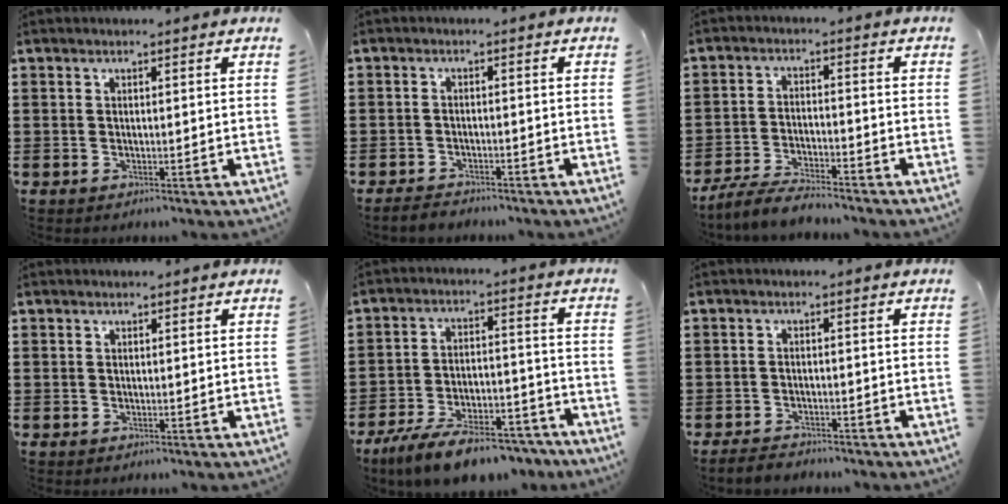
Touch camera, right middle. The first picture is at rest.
{"total": 2.2, "force": [-2.1, 0.8, -0.1], "torque": [-0.003, 0.002, -0.047]}
{"total": 4.8, "force": [-4.5, 0.7, 1.5], "torque": [-0.040, -0.002, -0.093]}
{"total": 0.7, "force": [-0.2, 0.7, 0.0], "torque": [0.000, 0.005, -0.005]}
{"total": 10.6, "force": [-9.1, 2.4, 4.9], "torque": [-0.083, 0.029, -0.172]}
{"total": 2.5, "force": [-2.4, 0.8, -0.1], "torque": [-0.003, 0.001, -0.052]}